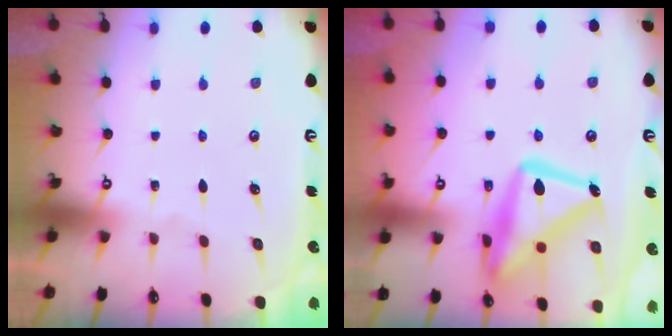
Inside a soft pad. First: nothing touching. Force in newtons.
{"total": 20.0, "press": 19.9, "slide": 1.6}